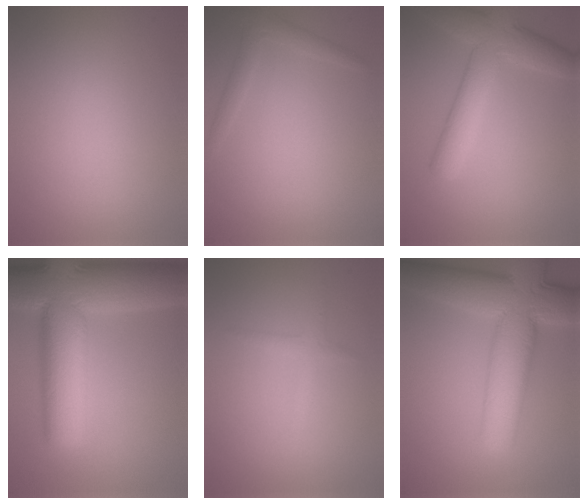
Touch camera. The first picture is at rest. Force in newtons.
{"total": 1.6, "press": 1.6, "slide": 0.1}
{"total": 6.1, "press": 6.1, "slide": 0.3}
{"total": 15.9, "press": 15.9, "slide": 1.0}
{"total": 0.7, "press": 0.6, "slide": 0.1}
{"total": 10.9, "press": 10.9, "slide": 0.4}